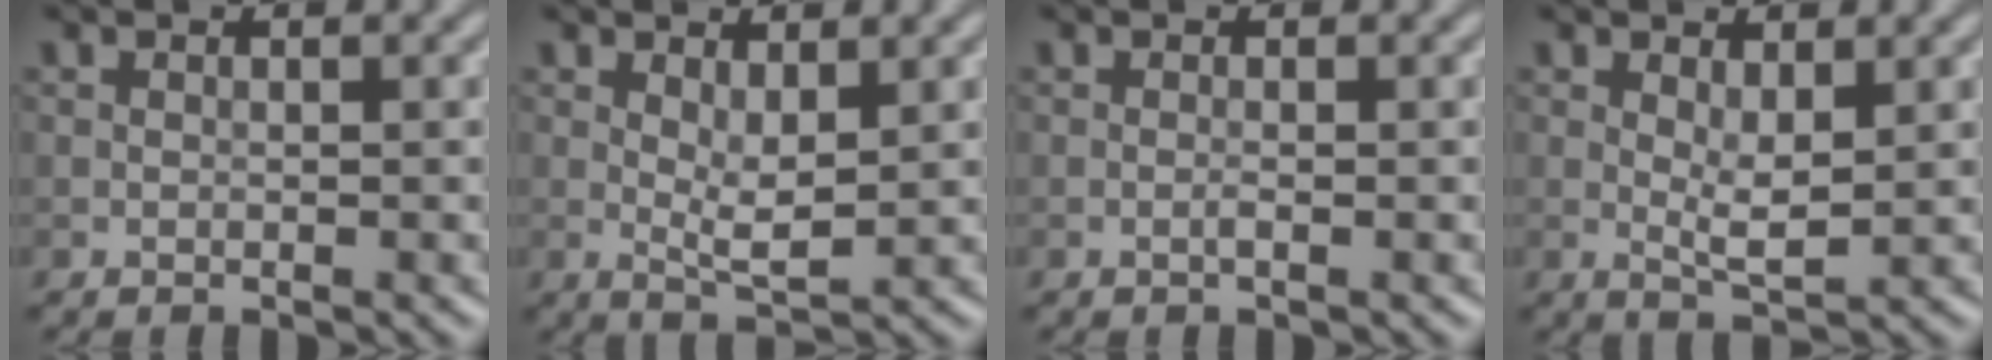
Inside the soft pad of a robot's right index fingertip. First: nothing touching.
{"total": 2.6, "force": [0.8, 0.8, 2.3], "torque": [-0.045, -0.008, 0.018]}
{"total": 0.6, "force": [-0.2, 0.0, 0.5], "torque": [-0.013, -0.001, -0.006]}
{"total": 2.3, "force": [0.7, 0.7, 2.1], "torque": [-0.042, -0.007, 0.015]}